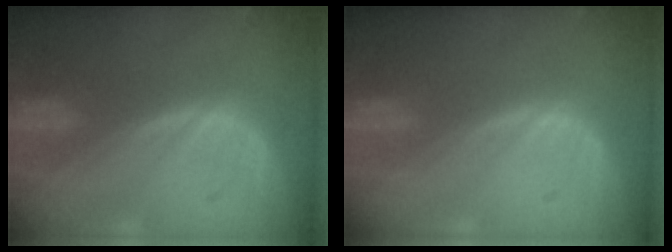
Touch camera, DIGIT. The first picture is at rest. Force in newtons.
{"total": 0.0}